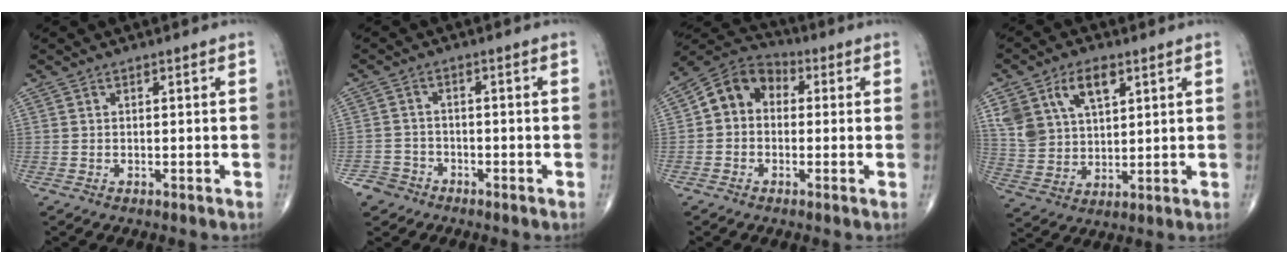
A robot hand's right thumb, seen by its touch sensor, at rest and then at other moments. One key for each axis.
{"total": 4.3, "fx": -3.0, "fy": 3.1, "fz": 0.3, "tx": 0.009, "ty": 0.014, "tz": -0.058}
{"total": 9.0, "fx": 0.5, "fy": 7.2, "fz": 5.3, "tx": -0.071, "ty": 0.032, "tz": -0.011}
{"total": 12.1, "fx": 5.6, "fy": 7.2, "fz": 7.9, "tx": -0.134, "ty": -0.013, "tz": 0.116}